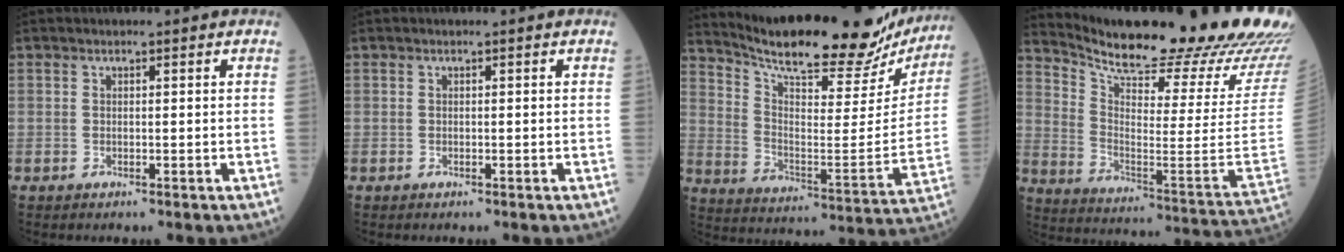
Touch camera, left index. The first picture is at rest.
{"total": 0.0}
{"total": 26.8, "force": [24.1, 4.8, 10.6], "torque": [-0.172, -0.065, 0.329]}
{"total": 31.1, "force": [27.7, 1.8, 14.1], "torque": [-0.238, -0.127, 0.363]}